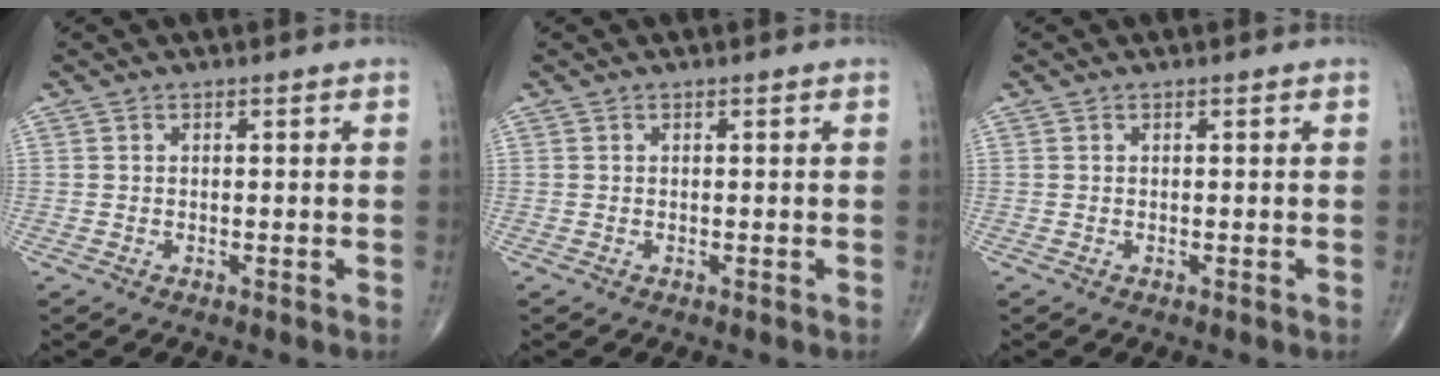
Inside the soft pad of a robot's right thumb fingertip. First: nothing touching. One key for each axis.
{"total": 0.0}
{"total": 0.0}